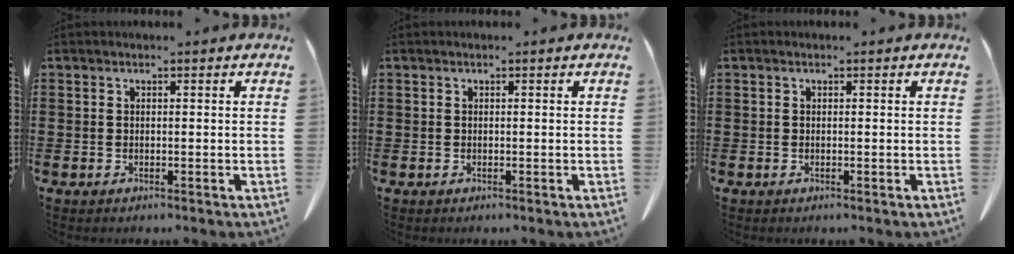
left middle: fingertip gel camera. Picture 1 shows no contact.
{"total": 0.0}
{"total": 0.0}